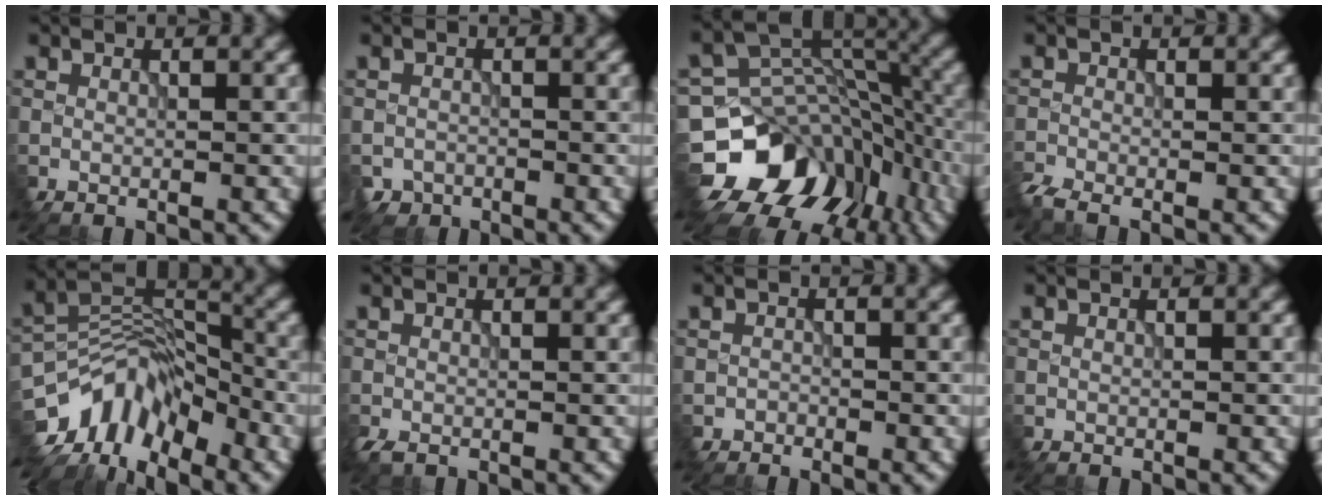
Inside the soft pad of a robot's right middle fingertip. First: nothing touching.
{"total": 1.6, "force": [-1.2, 0.7, -0.8], "torque": [0.019, -0.006, -0.026]}
{"total": 12.6, "force": [-7.0, 9.1, 5.2], "torque": [-0.110, -0.013, -0.112]}
{"total": 2.4, "force": [-2.1, 0.6, 1.0], "torque": [-0.024, -0.007, -0.046]}
{"total": 8.1, "force": [-6.1, 4.3, 3.2], "torque": [-0.033, 0.005, -0.127]}
{"total": 0.9, "force": [-0.3, 0.6, 0.6], "torque": [-0.022, -0.001, -0.010]}
{"total": 1.2, "force": [-1.0, 0.4, -0.6], "torque": [0.014, -0.002, -0.022]}
{"total": 0.0}